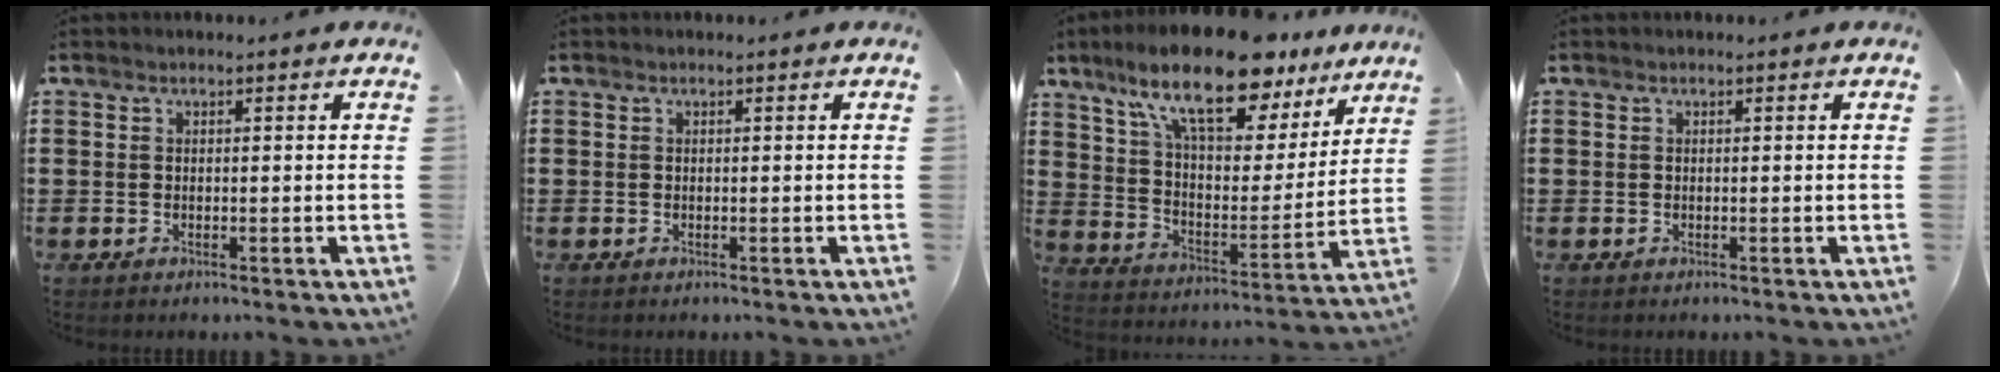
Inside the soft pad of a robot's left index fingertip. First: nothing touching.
{"total": 0.0}
{"total": 16.6, "force": [12.5, 4.5, 9.9], "torque": [-0.201, -0.057, 0.216]}
{"total": 0.0}